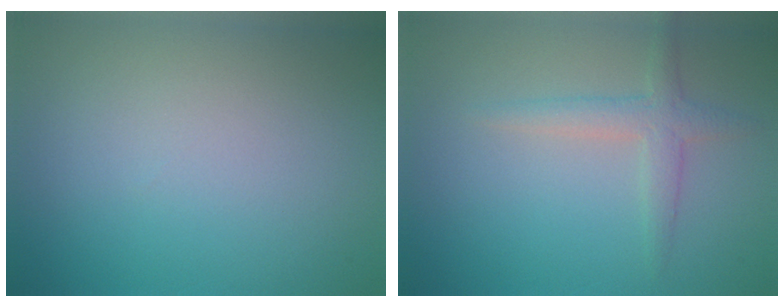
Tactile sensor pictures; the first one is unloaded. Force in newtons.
{"total": 2.2, "press": 2.2, "slide": 0.1}